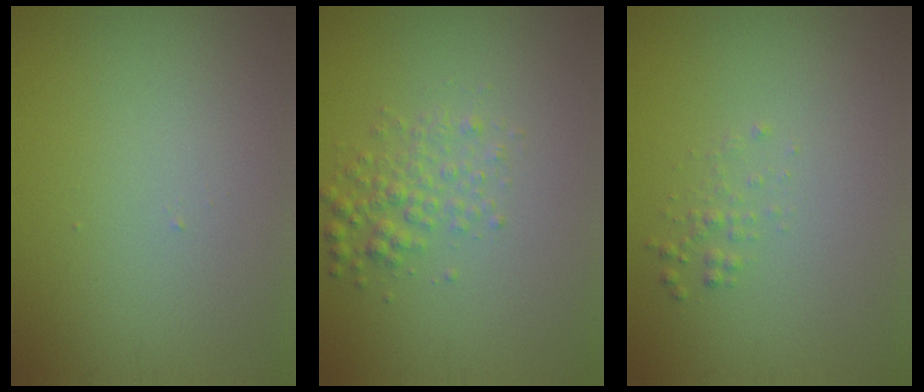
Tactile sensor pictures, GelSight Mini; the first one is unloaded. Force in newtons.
{"total": 2.5, "press": 2.5, "slide": 0.0}
{"total": 0.9, "press": 0.9, "slide": 0.1}